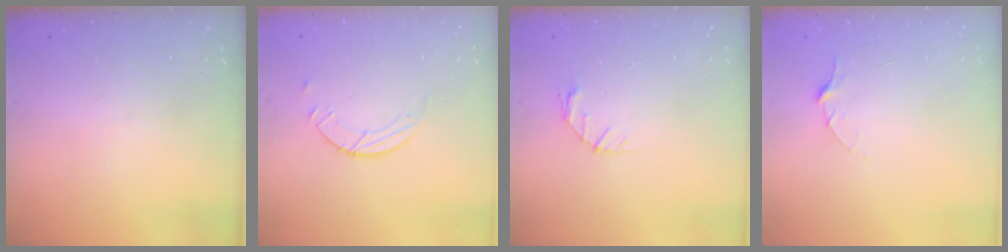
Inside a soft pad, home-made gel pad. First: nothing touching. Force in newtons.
{"total": 2.6, "press": 2.6, "slide": 0.3}
{"total": 3.7, "press": 3.7, "slide": 0.5}
{"total": 5.2, "press": 5.2, "slide": 0.5}